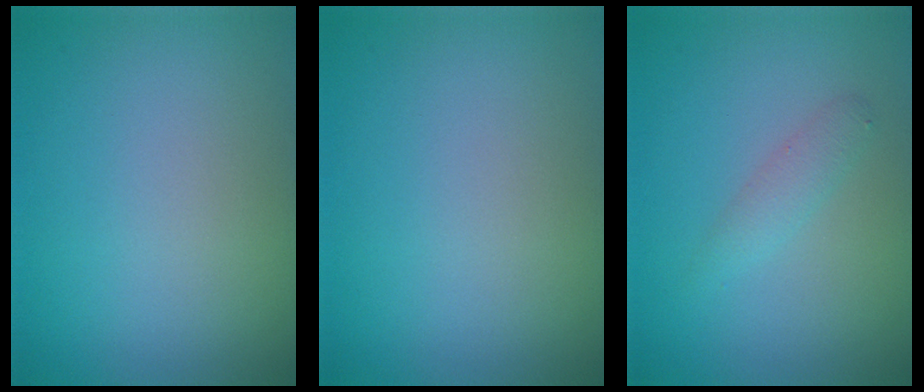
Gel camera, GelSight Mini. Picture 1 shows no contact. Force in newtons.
{"total": 0.0}
{"total": 1.4, "press": 1.4, "slide": 0.0}